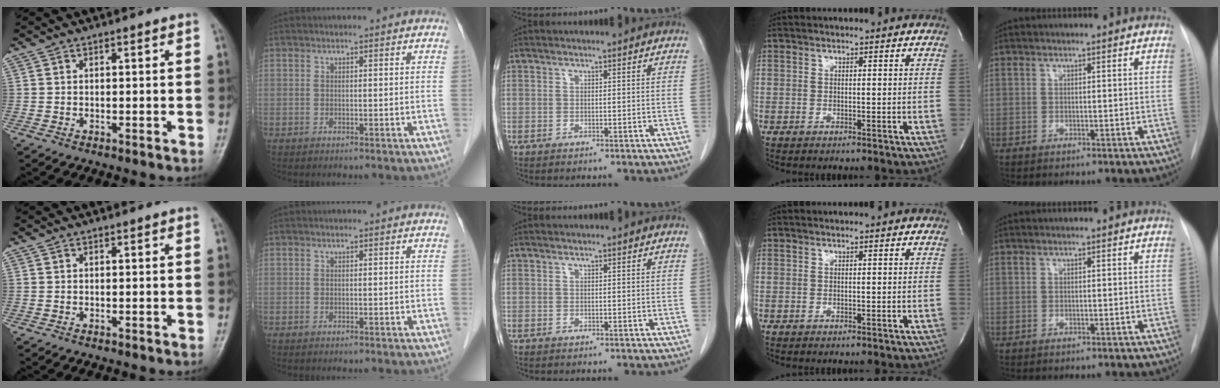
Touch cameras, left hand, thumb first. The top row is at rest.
{}